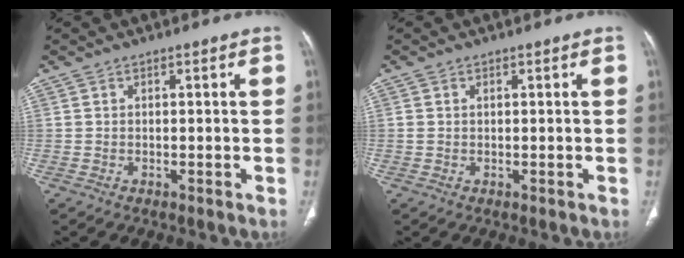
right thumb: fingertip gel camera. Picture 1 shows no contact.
{"total": 0.8, "force": [0.2, 0.5, 0.6], "torque": [-0.021, 0.008, 0.010]}